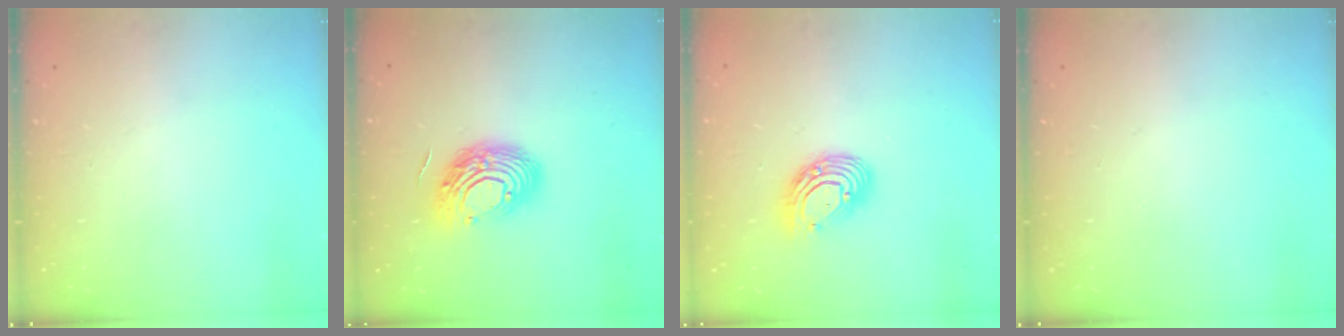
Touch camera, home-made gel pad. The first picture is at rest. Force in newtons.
{"total": 14.5, "press": 14.5, "slide": 1.0}
{"total": 11.1, "press": 11.0, "slide": 1.1}
{"total": 0.0}